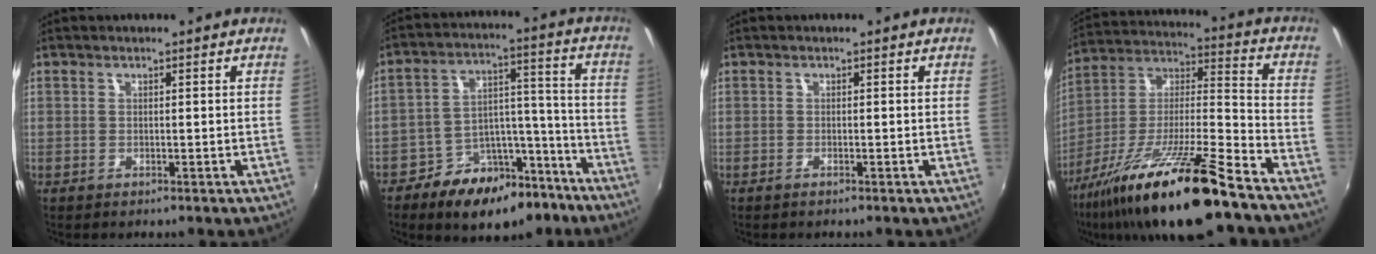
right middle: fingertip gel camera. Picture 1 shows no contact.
{"total": 15.3, "force": [-10.5, 8.5, 7.2], "torque": [-0.121, 0.043, -0.146]}
{"total": 0.8, "force": [-0.6, -0.1, 0.5], "torque": [-0.007, -0.003, -0.013]}
{"total": 22.3, "force": [-15.6, 1.8, 15.9], "torque": [-0.275, -0.024, -0.275]}